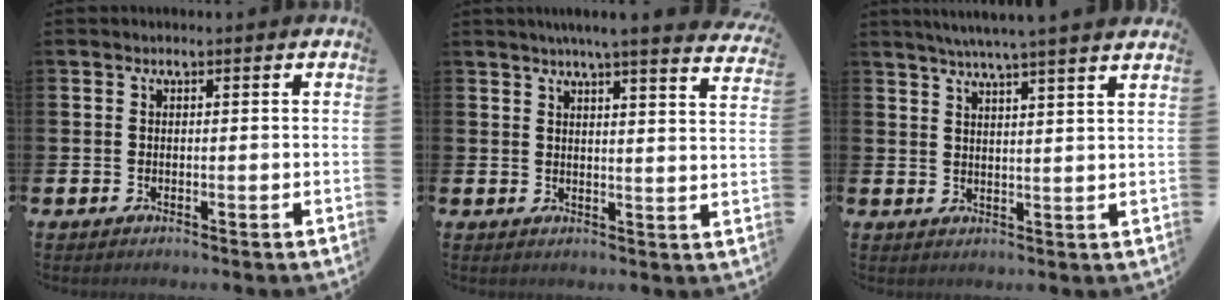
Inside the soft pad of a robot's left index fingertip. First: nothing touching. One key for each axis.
{"total": 5.3, "fx": 4.9, "fy": -0.7, "fz": 1.9, "tx": -0.033, "ty": -0.031, "tz": 0.080}
{"total": 5.2, "fx": 4.8, "fy": -1.2, "fz": 1.5, "tx": -0.039, "ty": -0.023, "tz": 0.083}